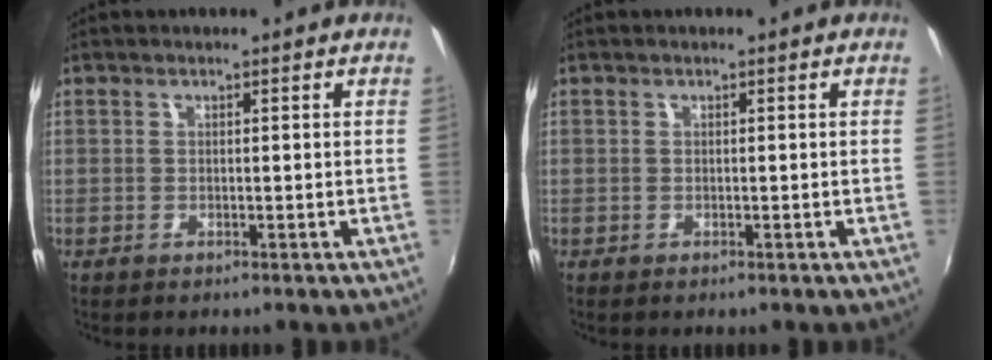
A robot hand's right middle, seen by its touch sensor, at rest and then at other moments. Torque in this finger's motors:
{"motor_torque": [0.24, -0.42, 0.07, 0.02]}